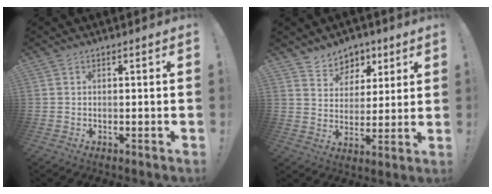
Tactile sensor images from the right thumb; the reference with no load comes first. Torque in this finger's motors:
{"motor_torque": [0.00, 0.00, 0.04, 0.01, 0.00]}